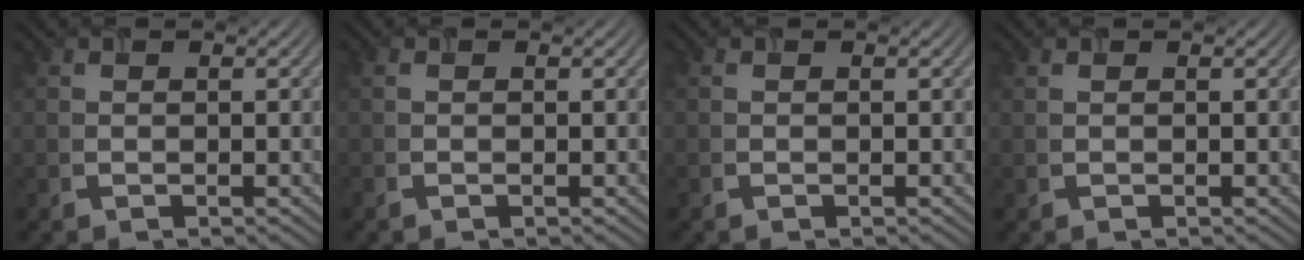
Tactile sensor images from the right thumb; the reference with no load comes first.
{"total": 0.8, "force": [0.0, 0.5, 0.6], "torque": [-0.019, -0.001, -0.002]}
{"total": 0.0}
{"total": 0.0}